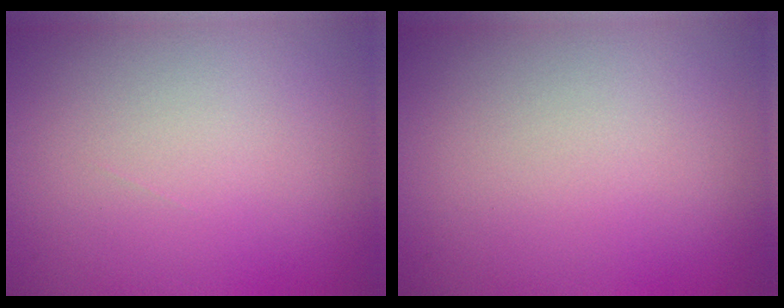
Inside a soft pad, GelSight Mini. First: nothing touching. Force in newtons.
{"total": 0.0}